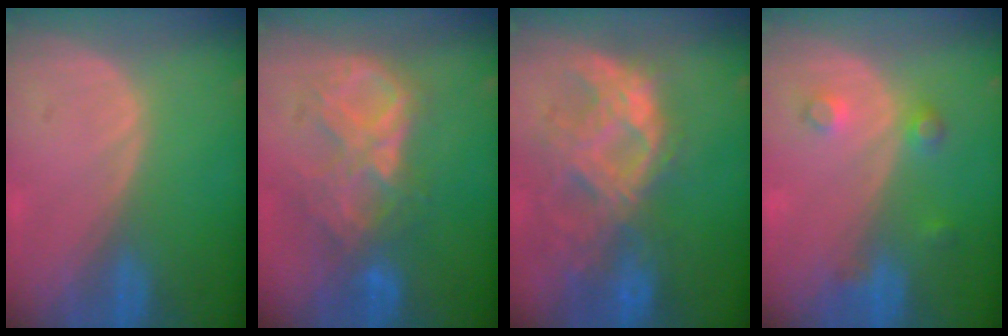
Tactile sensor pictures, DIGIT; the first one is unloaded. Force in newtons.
{"total": 8.7, "press": 7.7, "slide": 4.1}
{"total": 10.4, "press": 9.2, "slide": 4.9}
{"total": 3.2, "press": 3.1, "slide": 0.8}